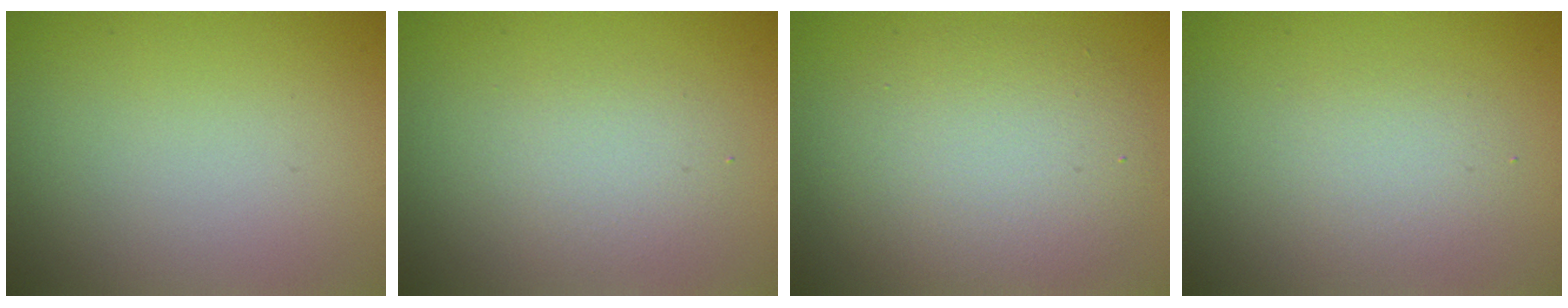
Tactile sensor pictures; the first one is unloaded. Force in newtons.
{"total": 2.3, "press": 2.3, "slide": 0.1}
{"total": 5.8, "press": 5.8, "slide": 0.4}
{"total": 2.2, "press": 2.2, "slide": 0.1}